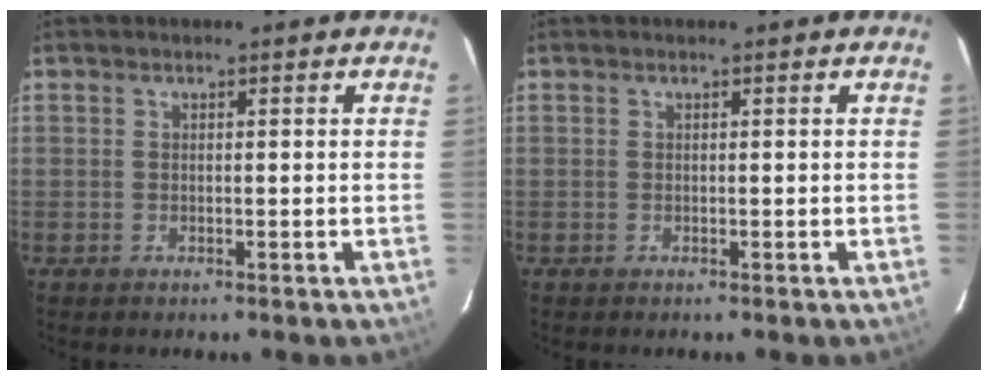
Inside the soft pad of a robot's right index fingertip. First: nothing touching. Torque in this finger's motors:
{"motor_torque": [0.00, 0.00, 0.00, -0.01]}